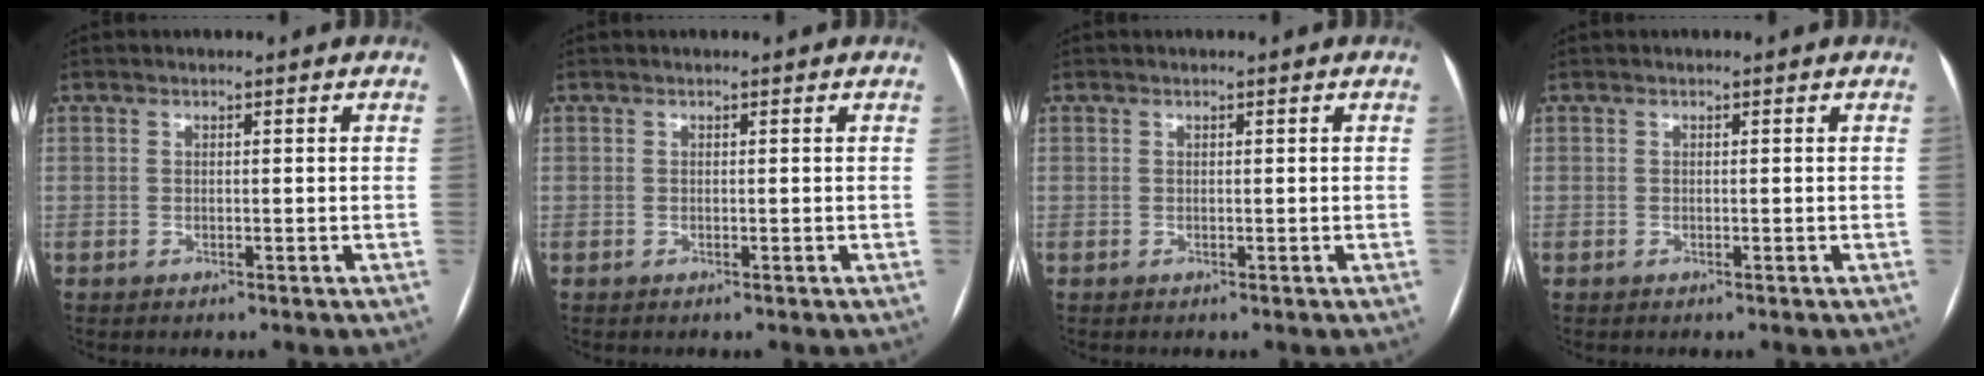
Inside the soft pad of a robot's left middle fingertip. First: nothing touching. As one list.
[{"total": 0.0}, {"total": 0.0}, {"total": 0.0}]